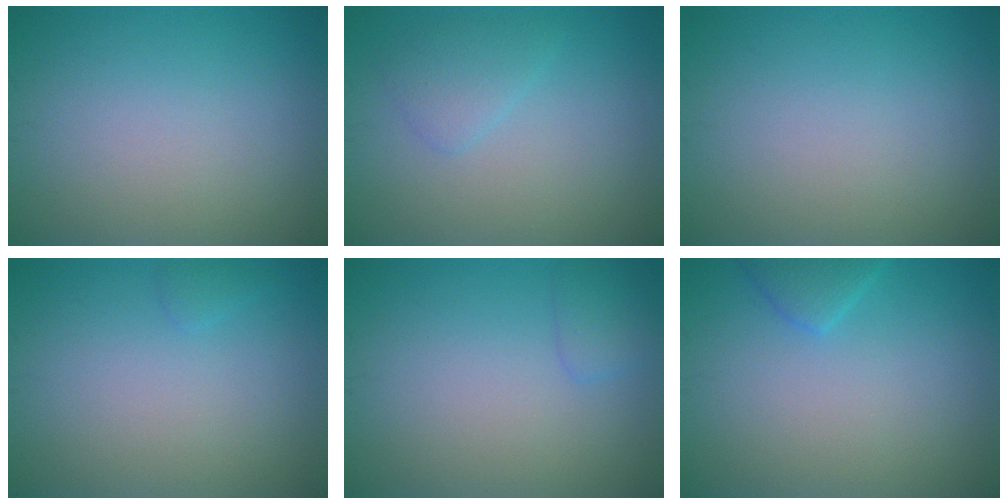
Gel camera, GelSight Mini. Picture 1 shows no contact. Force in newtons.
{"total": 2.0, "press": 2.0, "slide": 0.1}
{"total": 0.0}
{"total": 0.6, "press": 0.6, "slide": 0.0}
{"total": 1.3, "press": 1.3, "slide": 0.1}
{"total": 1.8, "press": 1.8, "slide": 0.1}